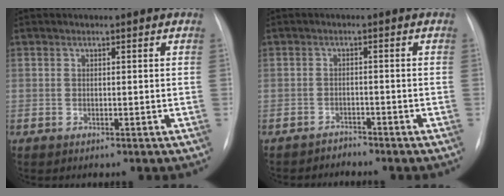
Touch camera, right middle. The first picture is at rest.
{"total": 1.8, "force": [-1.6, 0.0, -0.8], "torque": [0.018, -0.010, -0.027]}